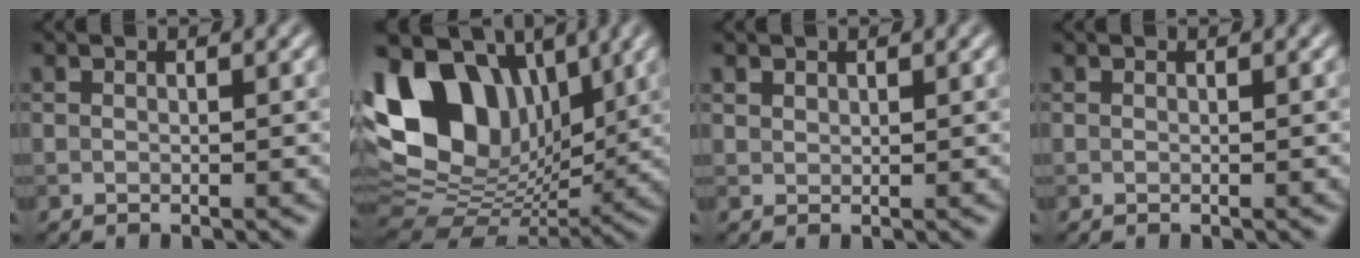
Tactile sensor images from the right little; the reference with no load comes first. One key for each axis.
{"total": 14.2, "fx": 5.4, "fy": 9.4, "fz": 9.2, "tx": -0.187, "ty": 0.029, "tz": 0.098}
{"total": 0.8, "fx": 0.6, "fy": 0.4, "fz": 0.1, "tx": -0.002, "ty": 0.000, "tz": 0.015}
{"total": 0.0}